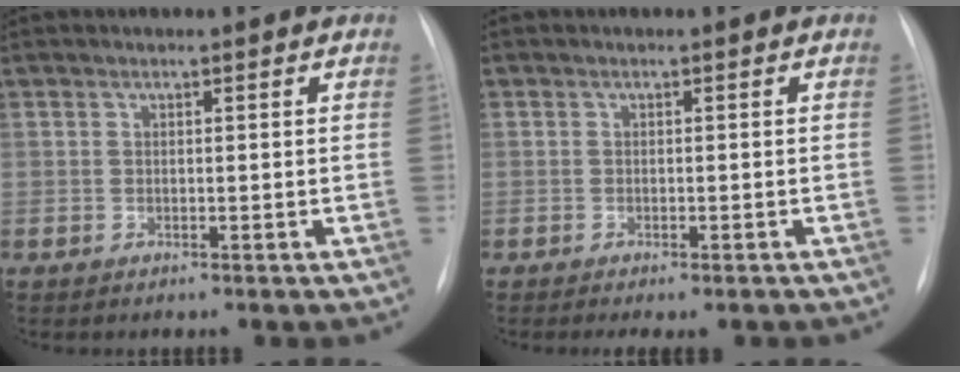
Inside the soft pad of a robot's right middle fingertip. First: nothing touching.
{"total": 3.0, "force": [-2.3, 0.8, 1.8], "torque": [-0.016, -0.006, -0.027]}